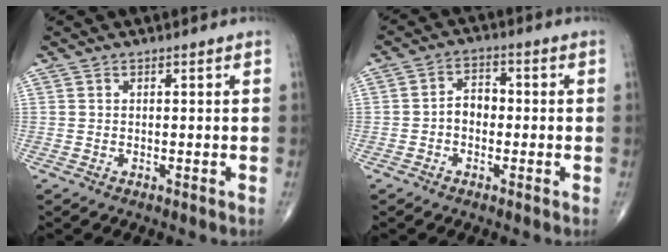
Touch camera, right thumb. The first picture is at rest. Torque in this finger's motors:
{"motor_torque": [-0.15, -0.07, 0.70, -0.03, -0.04]}